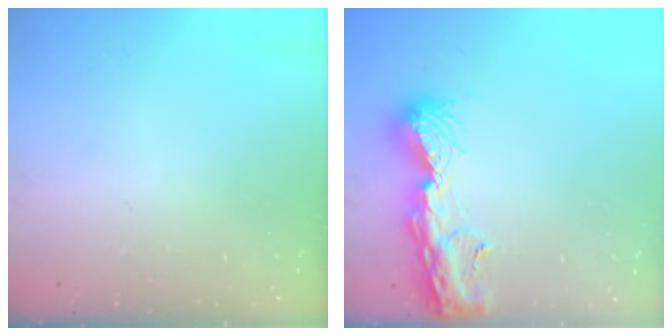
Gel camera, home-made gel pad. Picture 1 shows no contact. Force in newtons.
{"total": 12.9, "press": 12.9, "slide": 1.3}